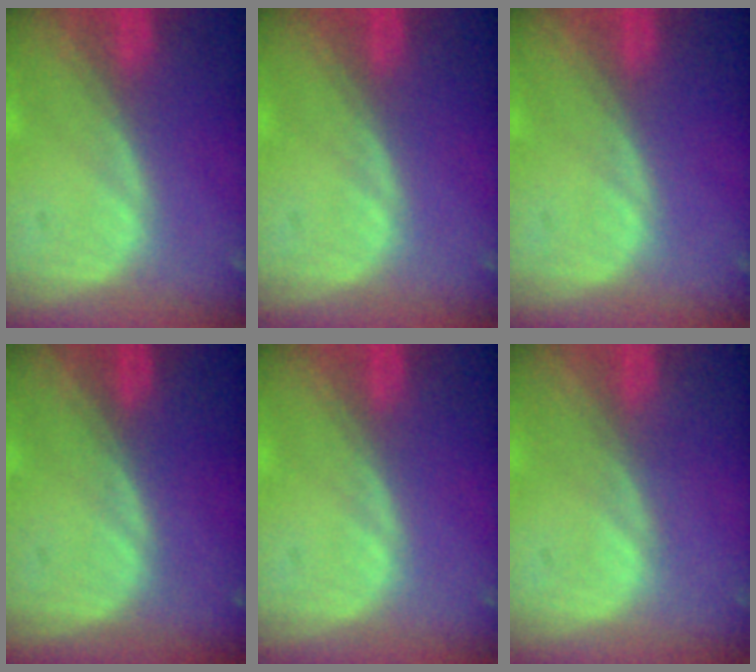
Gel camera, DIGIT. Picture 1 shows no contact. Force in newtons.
{"total": 0.0}
{"total": 0.0}
{"total": 0.0}
{"total": 0.0}
{"total": 0.0}